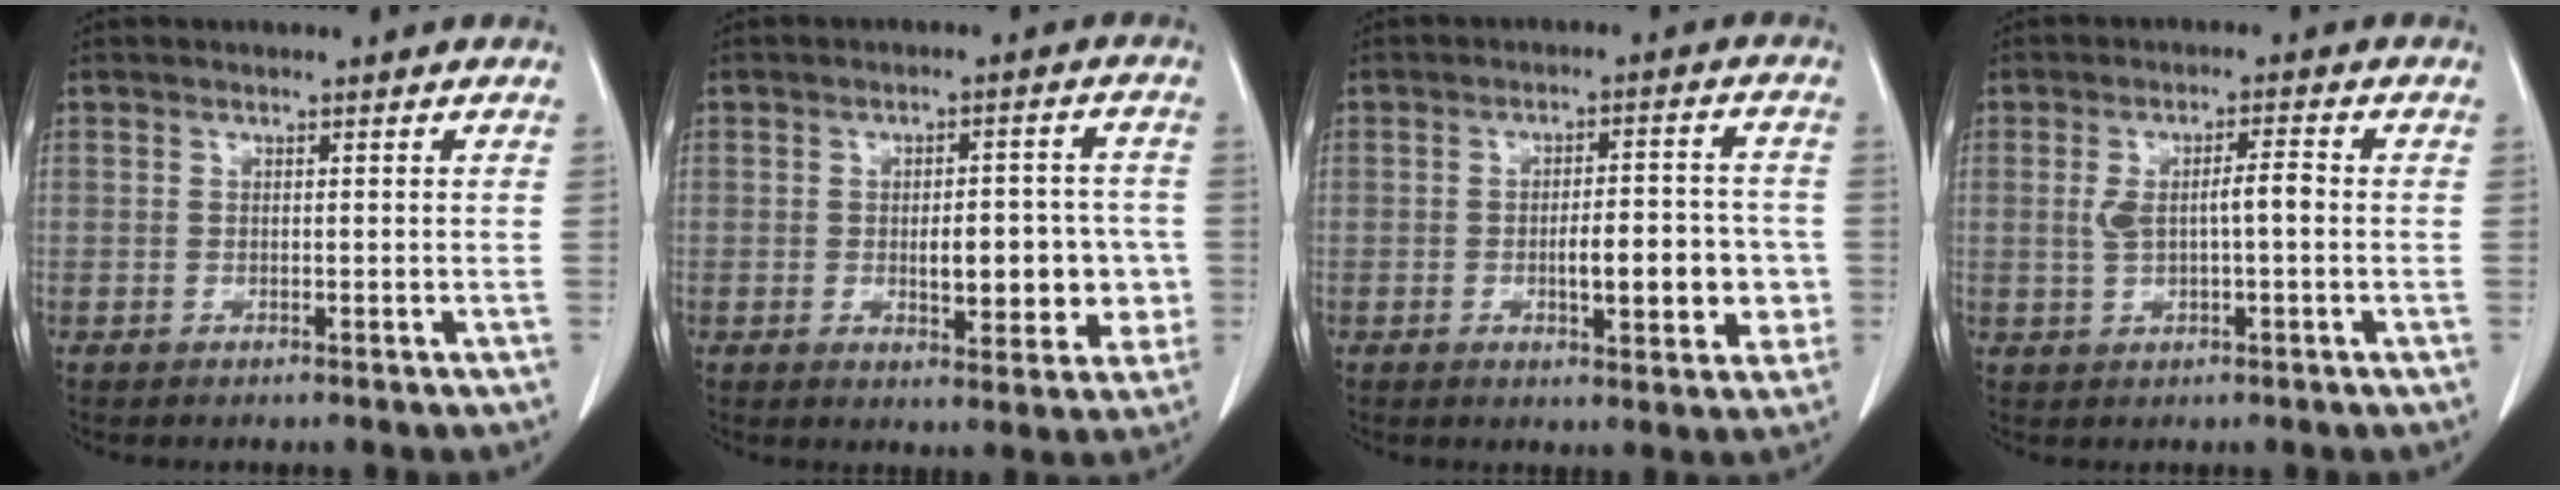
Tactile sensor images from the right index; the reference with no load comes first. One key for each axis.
{"total": 9.5, "fx": -1.2, "fy": 3.9, "fz": 8.6, "tx": -0.107, "ty": 0.012, "tz": -0.006}
{"total": 9.2, "fx": -1.8, "fy": 2.9, "fz": 8.5, "tx": -0.121, "ty": 0.011, "tz": -0.021}
{"total": 5.1, "fx": 0.2, "fy": 1.2, "fz": 4.9, "tx": -0.092, "ty": 0.016, "tz": 0.010}